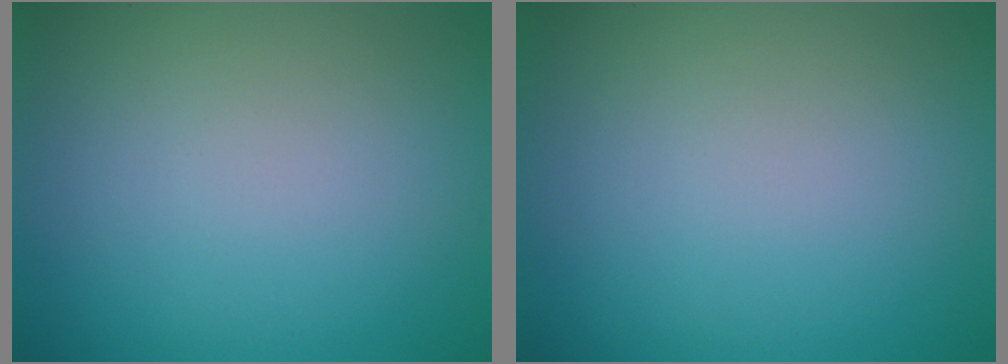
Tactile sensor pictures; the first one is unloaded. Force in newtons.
{"total": 0.0}